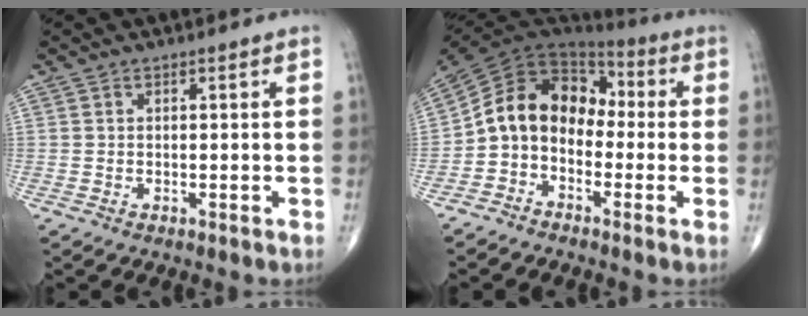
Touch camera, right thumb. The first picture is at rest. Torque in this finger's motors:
{"motor_torque": [0.25, 0.23, 0.48, -0.08, 0.31]}